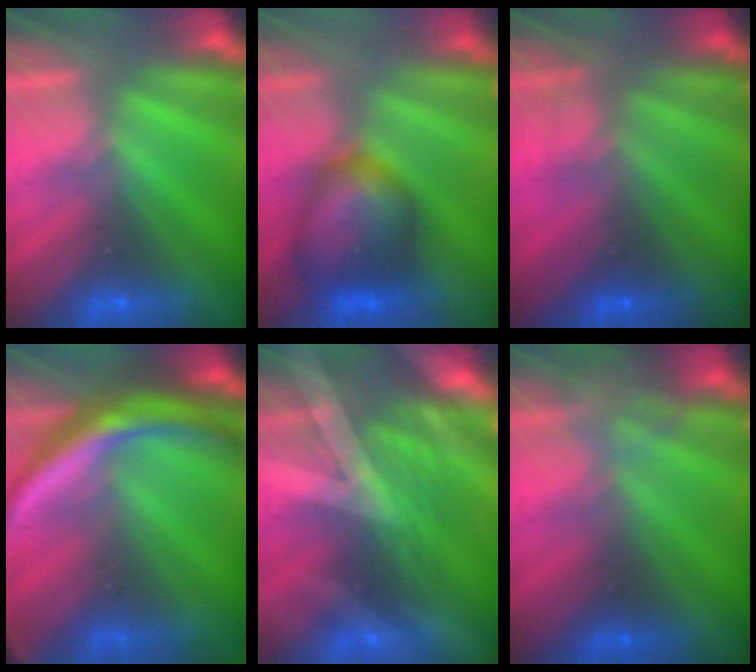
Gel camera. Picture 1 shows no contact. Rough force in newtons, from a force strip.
{"total": 8.1}
{"total": 2.8}
{"total": 11.8}
{"total": 2.9}
{"total": 2.2}